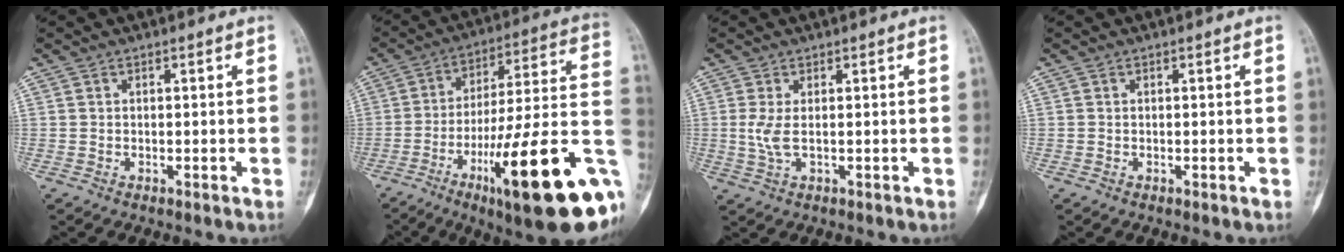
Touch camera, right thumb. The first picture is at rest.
{"total": 28.7, "force": [-10.5, 6.0, 26.0], "torque": [-0.329, 0.036, -0.154]}
{"total": 2.8, "force": [0.3, 1.2, 2.5], "torque": [-0.074, -0.007, 0.008]}
{"total": 0.6, "force": [0.1, 0.2, -0.5], "torque": [0.006, -0.002, 0.000]}